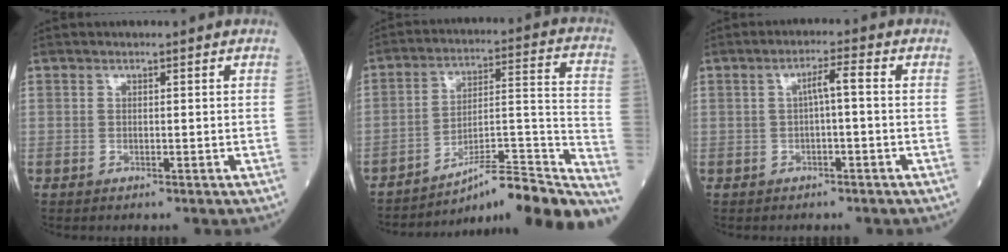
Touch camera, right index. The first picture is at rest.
{"total": 22.6, "force": [-19.5, 0.4, 11.3], "torque": [-0.093, 0.024, -0.285]}
{"total": 2.9, "force": [0.0, 0.2, 2.9], "torque": [-0.048, 0.010, 0.000]}